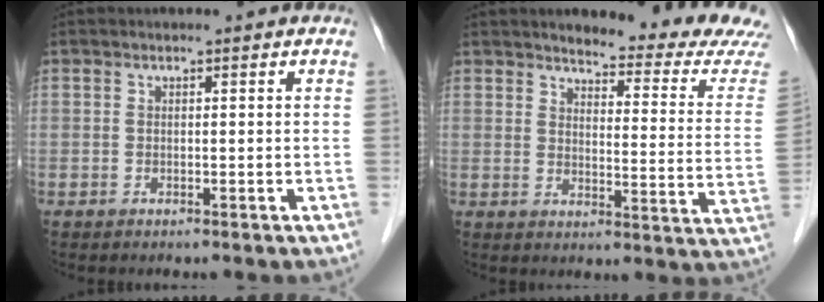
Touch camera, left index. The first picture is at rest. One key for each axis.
{"total": 16.1, "fx": 15.4, "fy": 0.1, "fz": 4.6, "tx": -0.051, "ty": -0.099, "tz": 0.164}